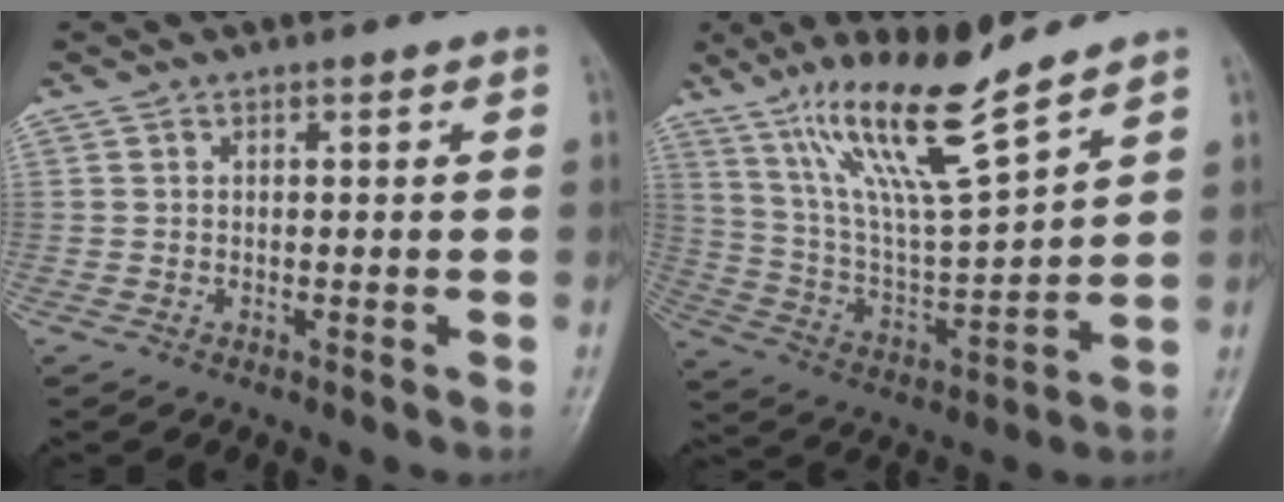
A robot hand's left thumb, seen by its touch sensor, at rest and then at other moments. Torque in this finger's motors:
{"motor_torque": [0.22, 0.17, 1.46, -1.32, 0.36]}